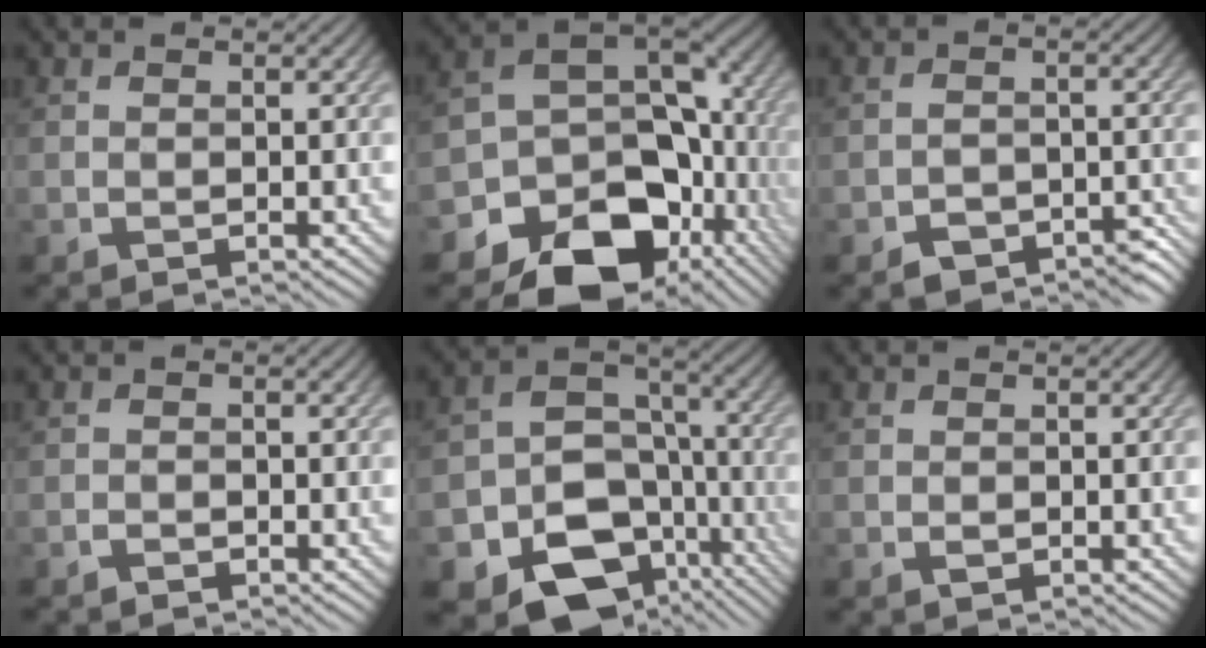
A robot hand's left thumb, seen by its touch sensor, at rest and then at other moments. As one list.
[{"total": 17.2, "force": [-8.0, 12.2, 9.1], "torque": [-0.174, -0.037, -0.102]}, {"total": 5.1, "force": [-3.8, 2.5, 2.4], "torque": [-0.036, -0.003, -0.061]}, {"total": 1.1, "force": [-0.9, 0.6, 0.3], "torque": [-0.006, 0.000, -0.018]}, {"total": 15.7, "force": [-7.2, 11.3, 8.2], "torque": [-0.133, -0.051, -0.103]}, {"total": 0.6, "force": [-0.1, 0.4, 0.4], "torque": [-0.006, -0.003, -0.002]}]